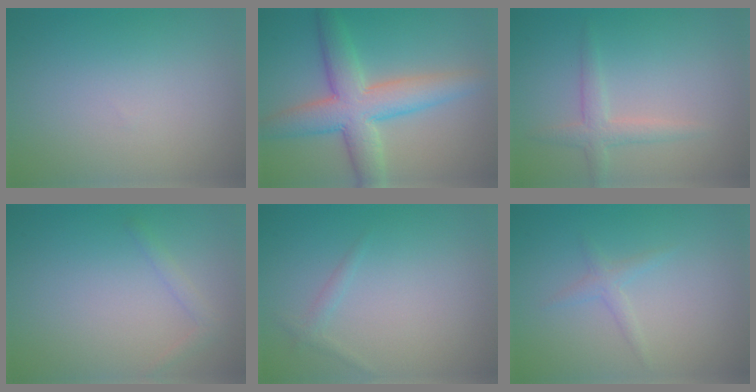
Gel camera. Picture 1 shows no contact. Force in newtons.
{"total": 7.0, "press": 7.0, "slide": 0.0}
{"total": 2.0, "press": 2.0, "slide": 0.1}
{"total": 1.1, "press": 1.1, "slide": 0.1}
{"total": 0.9, "press": 0.9, "slide": 0.0}
{"total": 1.2, "press": 1.2, "slide": 0.1}